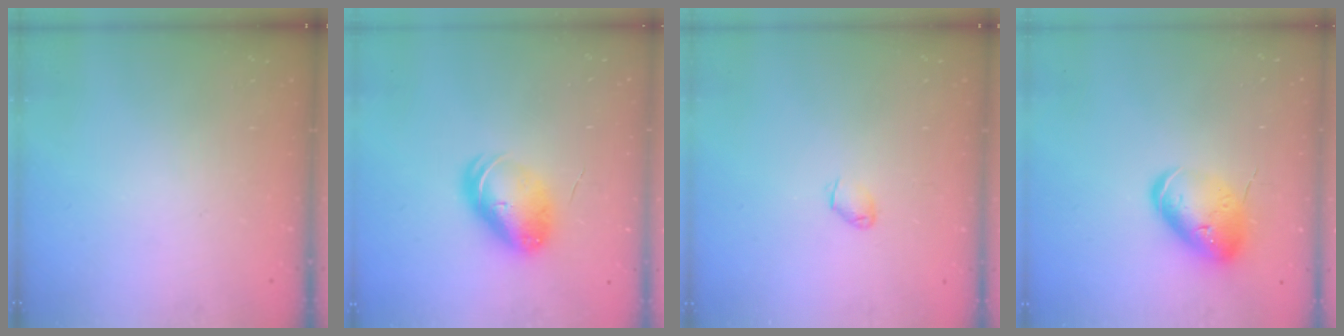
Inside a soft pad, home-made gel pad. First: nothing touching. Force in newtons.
{"total": 9.2, "press": 9.0, "slide": 2.0}
{"total": 2.0, "press": 2.0, "slide": 0.4}
{"total": 12.5, "press": 12.4, "slide": 1.9}